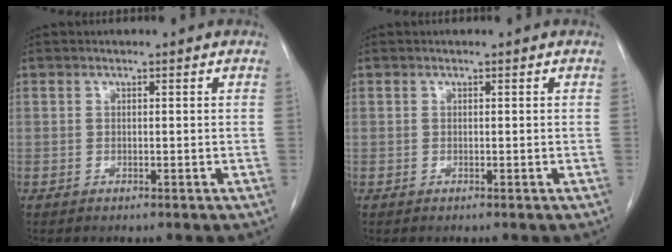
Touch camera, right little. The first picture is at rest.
{"total": 0.0}